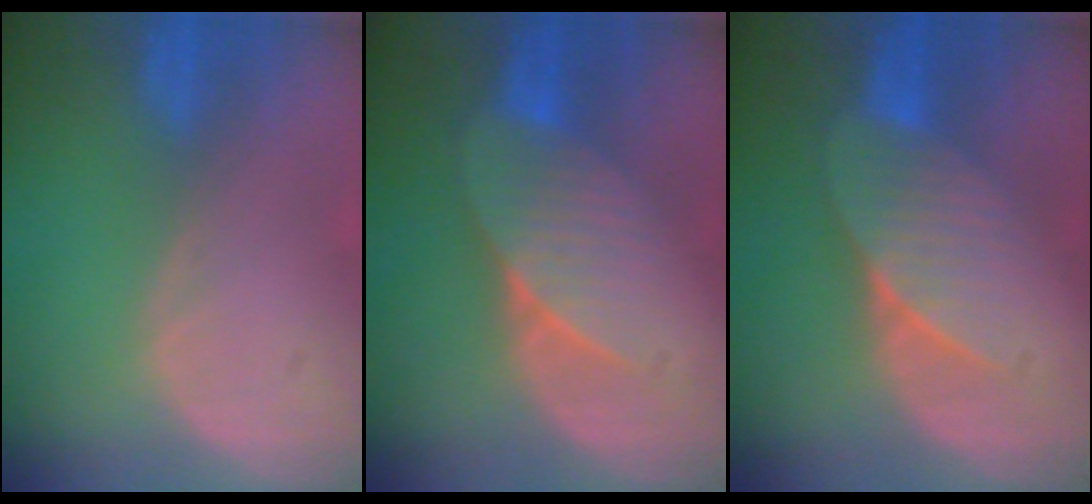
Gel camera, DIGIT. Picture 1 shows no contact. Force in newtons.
{"total": 7.0, "press": 6.6, "slide": 2.3}
{"total": 7.1, "press": 6.7, "slide": 2.2}